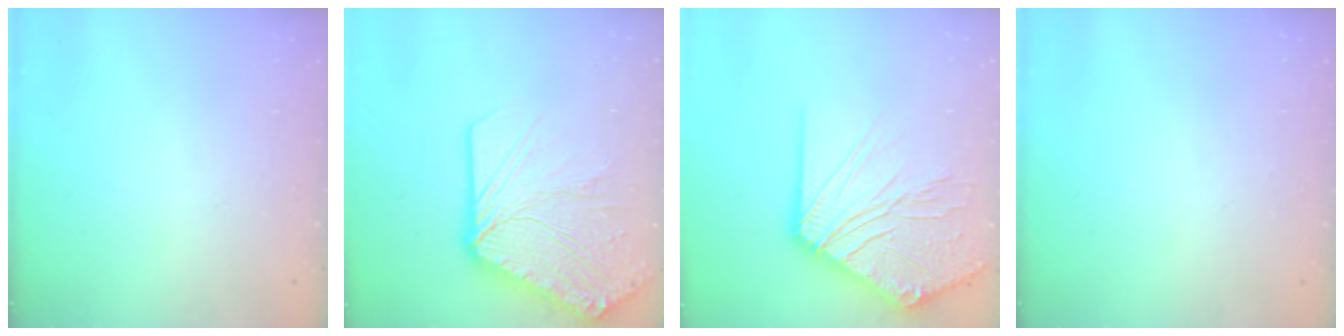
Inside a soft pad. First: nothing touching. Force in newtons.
{"total": 21.3, "press": 21.2, "slide": 2.4}
{"total": 19.9, "press": 19.8, "slide": 2.6}
{"total": 0.0}